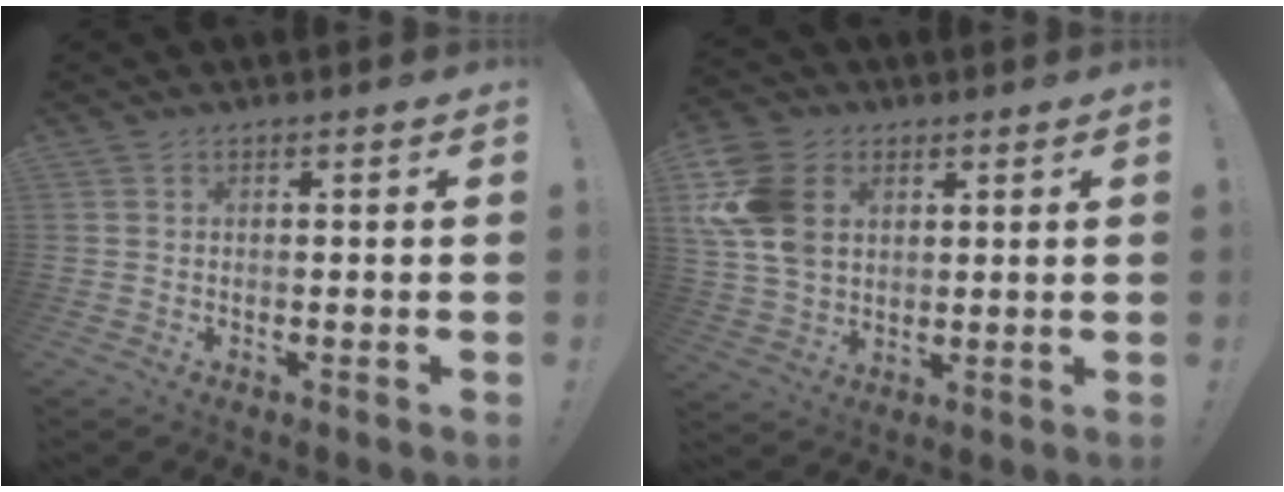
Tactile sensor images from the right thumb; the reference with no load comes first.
{"total": 16.5, "force": [4.9, 12.4, 9.8], "torque": [-0.196, -0.015, 0.098]}